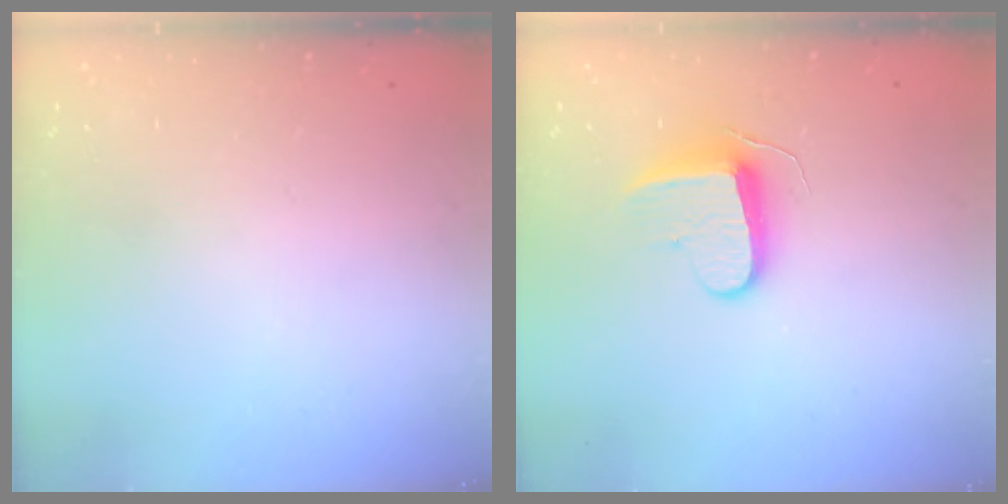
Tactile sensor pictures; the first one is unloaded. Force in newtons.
{"total": 9.1, "press": 9.1, "slide": 0.0}